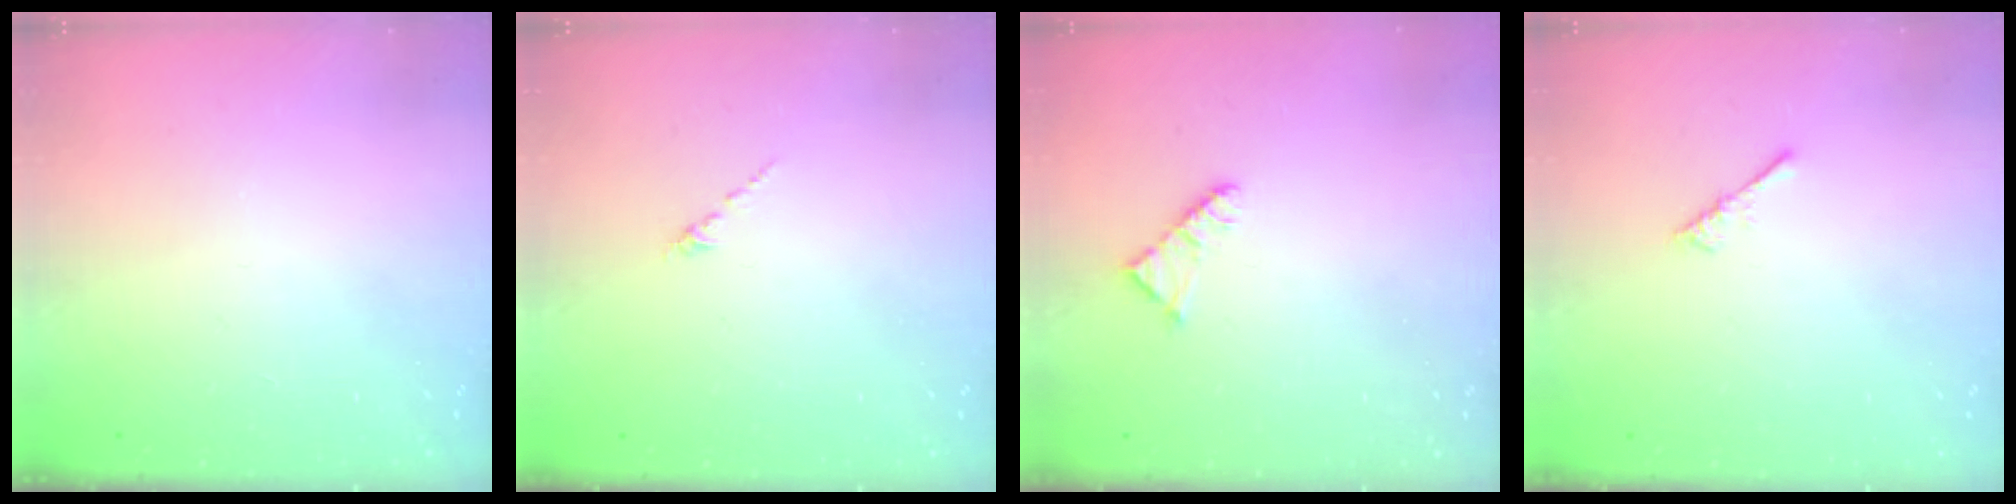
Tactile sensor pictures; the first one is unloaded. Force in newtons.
{"total": 0.0}
{"total": 2.3, "press": 2.3, "slide": 0.4}
{"total": 0.0}